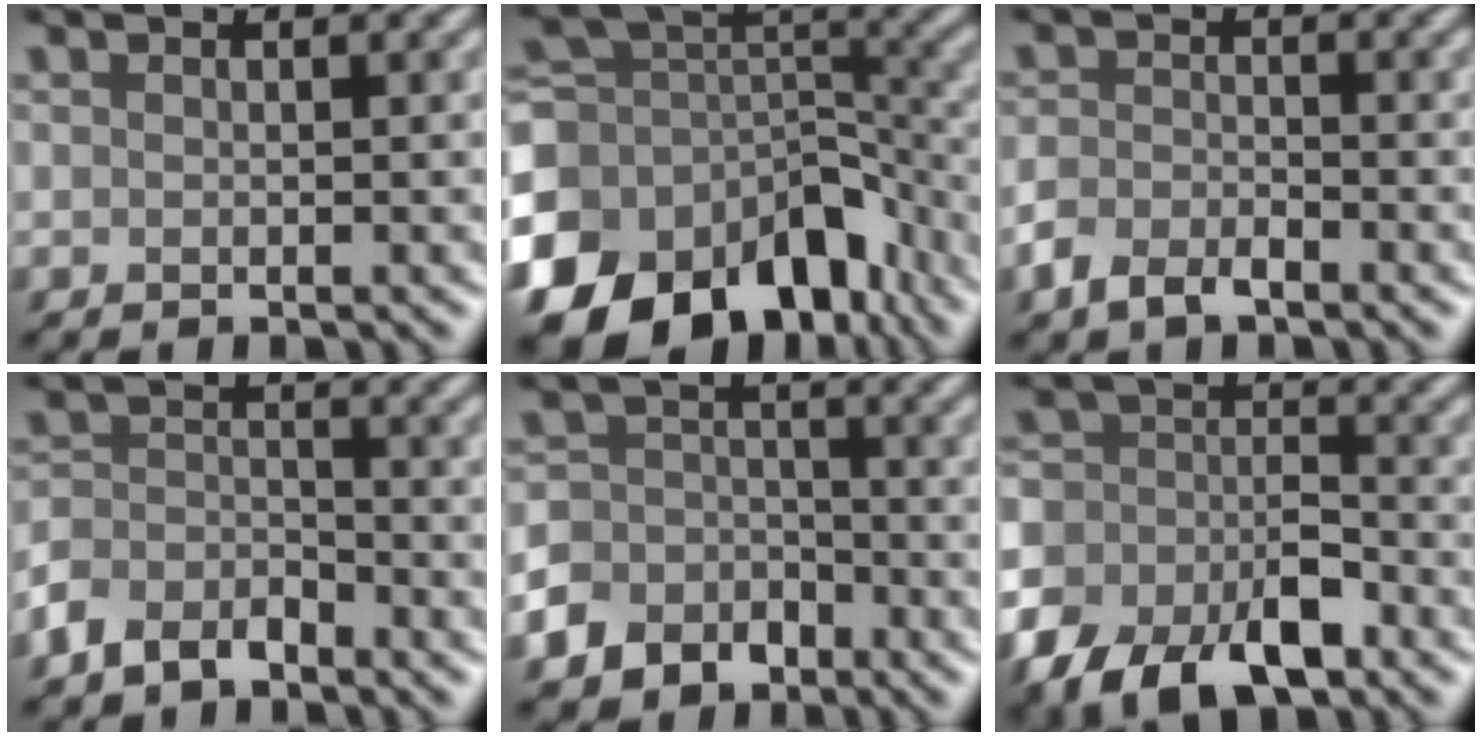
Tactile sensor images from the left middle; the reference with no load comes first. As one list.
[{"total": 16.2, "force": [-9.4, 10.4, 8.1], "torque": [-0.199, -0.018, -0.147]}, {"total": 2.9, "force": [-1.9, 1.4, 1.6], "torque": [-0.034, -0.001, -0.044]}, {"total": 4.1, "force": [-3.2, 2.1, 1.4], "torque": [-0.030, -0.002, -0.074]}, {"total": 6.3, "force": [-4.1, 4.7, 1.1], "torque": [0.001, -0.008, -0.092]}, {"total": 8.6, "force": [-5.2, 4.6, 5.0], "torque": [-0.088, -0.007, -0.099]}]